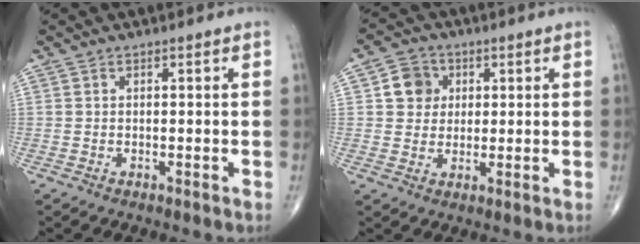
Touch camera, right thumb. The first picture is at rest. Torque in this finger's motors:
{"motor_torque": [-0.34, 0.53, 0.67, 0.24, 0.00]}